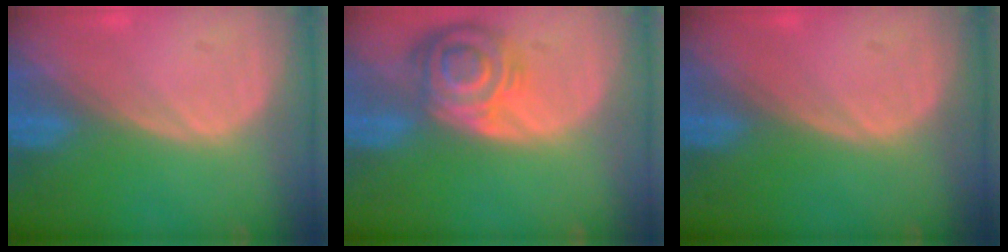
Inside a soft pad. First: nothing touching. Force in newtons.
{"total": 8.4, "press": 7.4, "slide": 3.9}
{"total": 0.0}